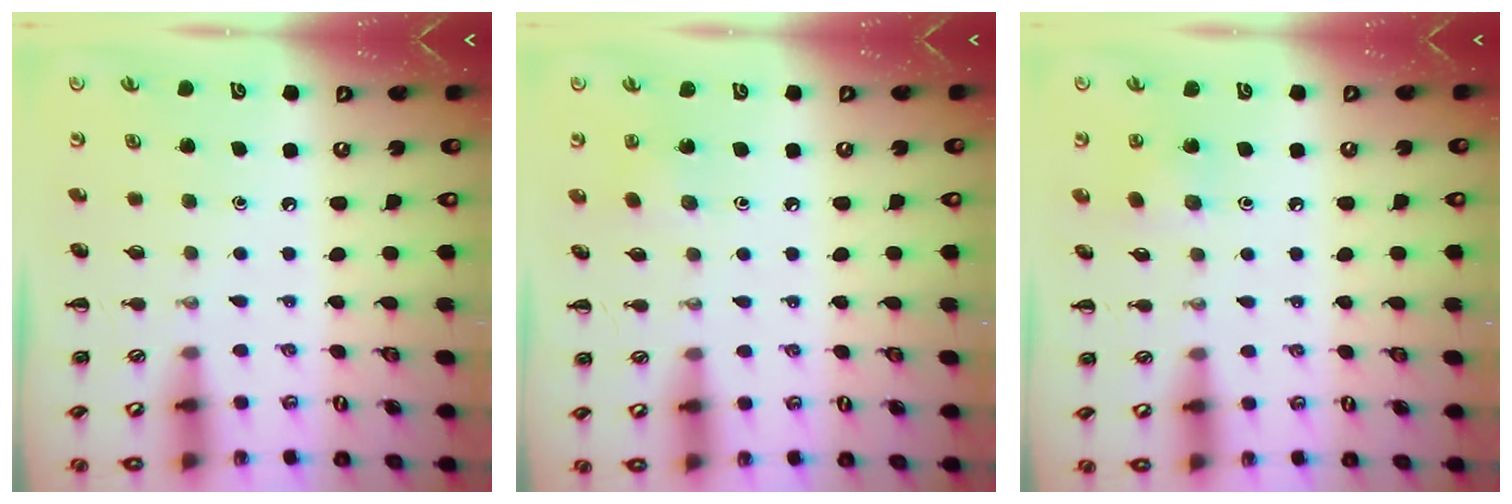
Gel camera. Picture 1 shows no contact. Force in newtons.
{"total": 1.5, "press": 1.4, "slide": 0.6}
{"total": 5.0, "press": 4.9, "slide": 1.2}